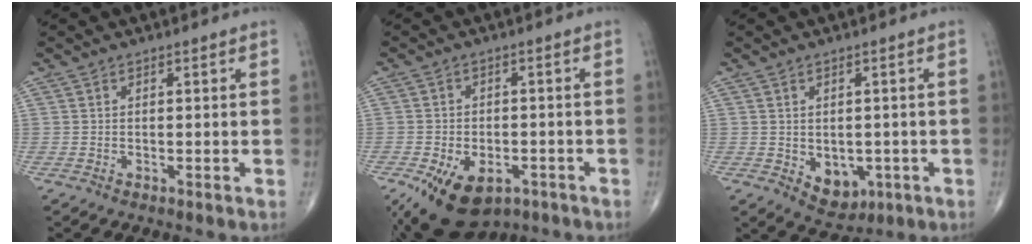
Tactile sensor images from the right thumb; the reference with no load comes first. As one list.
[{"total": 12.1, "force": [-6.2, 7.5, 7.1], "torque": [-0.118, 0.016, -0.086]}, {"total": 6.1, "force": [-1.4, 4.5, 3.9], "torque": [-0.029, 0.000, -0.002]}]